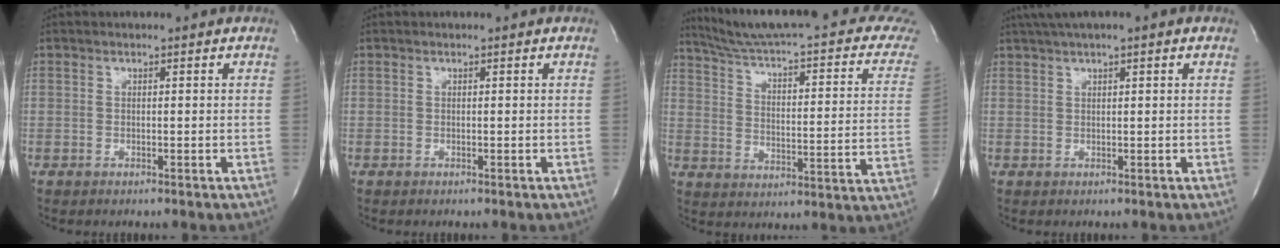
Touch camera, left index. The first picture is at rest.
{"total": 0.0}
{"total": 23.8, "force": [20.9, 1.6, 11.4], "torque": [-0.165, -0.047, 0.266]}
{"total": 5.8, "force": [4.0, 0.5, 4.2], "torque": [-0.071, 0.035, 0.063]}